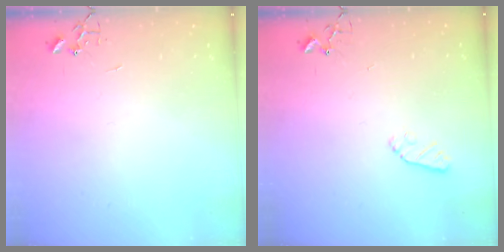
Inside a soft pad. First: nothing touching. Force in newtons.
{"total": 5.6, "press": 5.5, "slide": 1.0}